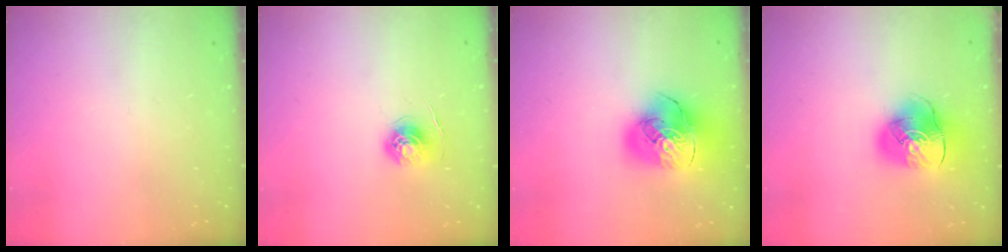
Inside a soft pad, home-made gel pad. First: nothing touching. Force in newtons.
{"total": 5.7, "press": 5.7, "slide": 0.5}
{"total": 20.4, "press": 20.2, "slide": 2.5}
{"total": 12.8, "press": 12.7, "slide": 2.0}